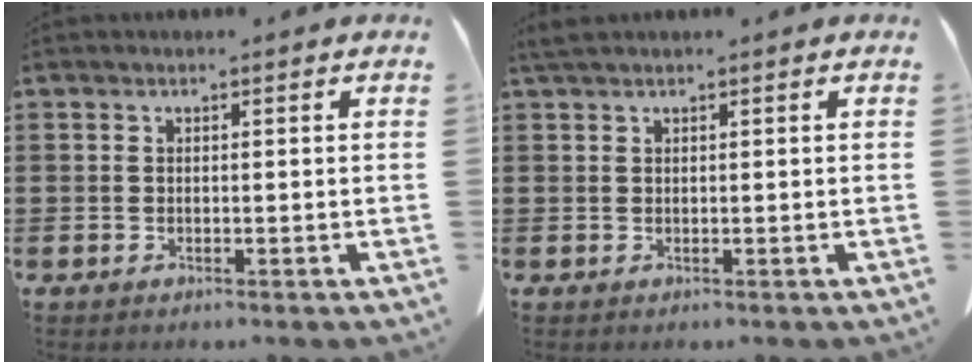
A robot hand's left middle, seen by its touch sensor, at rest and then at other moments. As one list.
[{"total": 1.0, "force": [0.7, 0.0, 0.7], "torque": [-0.016, -0.001, 0.014]}]